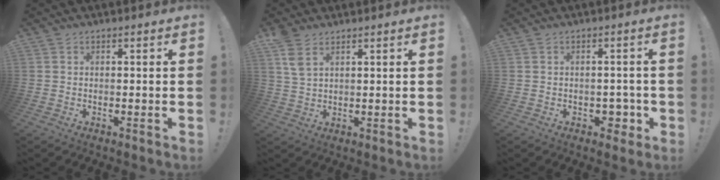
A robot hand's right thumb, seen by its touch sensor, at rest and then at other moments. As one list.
[{"total": 5.7, "force": [3.6, 2.5, 3.6], "torque": [-0.071, -0.012, 0.070]}, {"total": 4.9, "force": [-0.8, 4.2, 2.4], "torque": [-0.021, 0.004, -0.009]}]